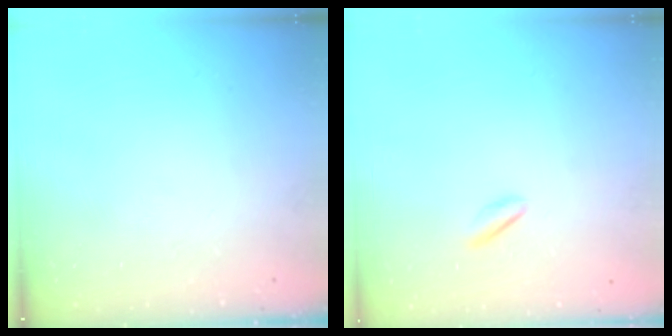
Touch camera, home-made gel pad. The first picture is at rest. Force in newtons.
{"total": 1.1, "press": 0.8, "slide": 0.7}